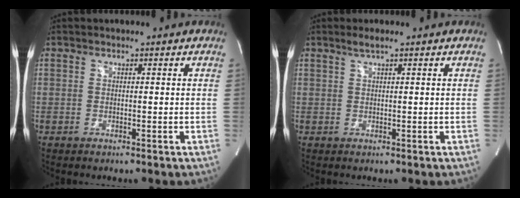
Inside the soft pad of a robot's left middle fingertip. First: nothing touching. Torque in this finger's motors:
{"motor_torque": [0.19, -0.11, -0.06, 0.00]}